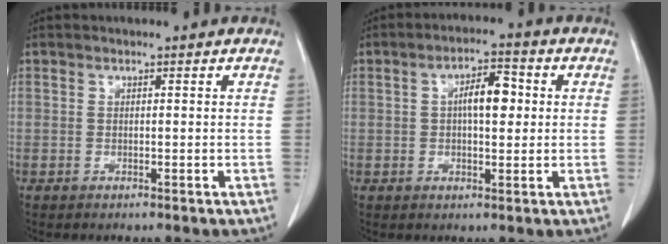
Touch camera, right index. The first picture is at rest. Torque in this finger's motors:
{"motor_torque": [0.85, 0.16, 0.40, 0.09]}